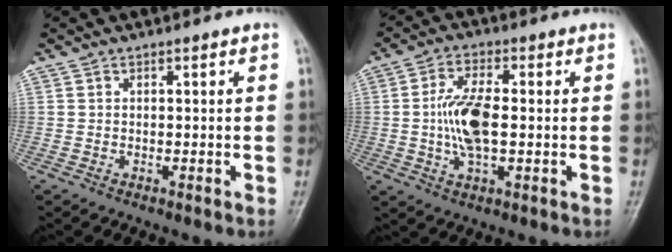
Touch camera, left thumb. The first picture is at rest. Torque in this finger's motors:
{"motor_torque": [1.74, 1.86, 1.50, 0.16, 0.16]}